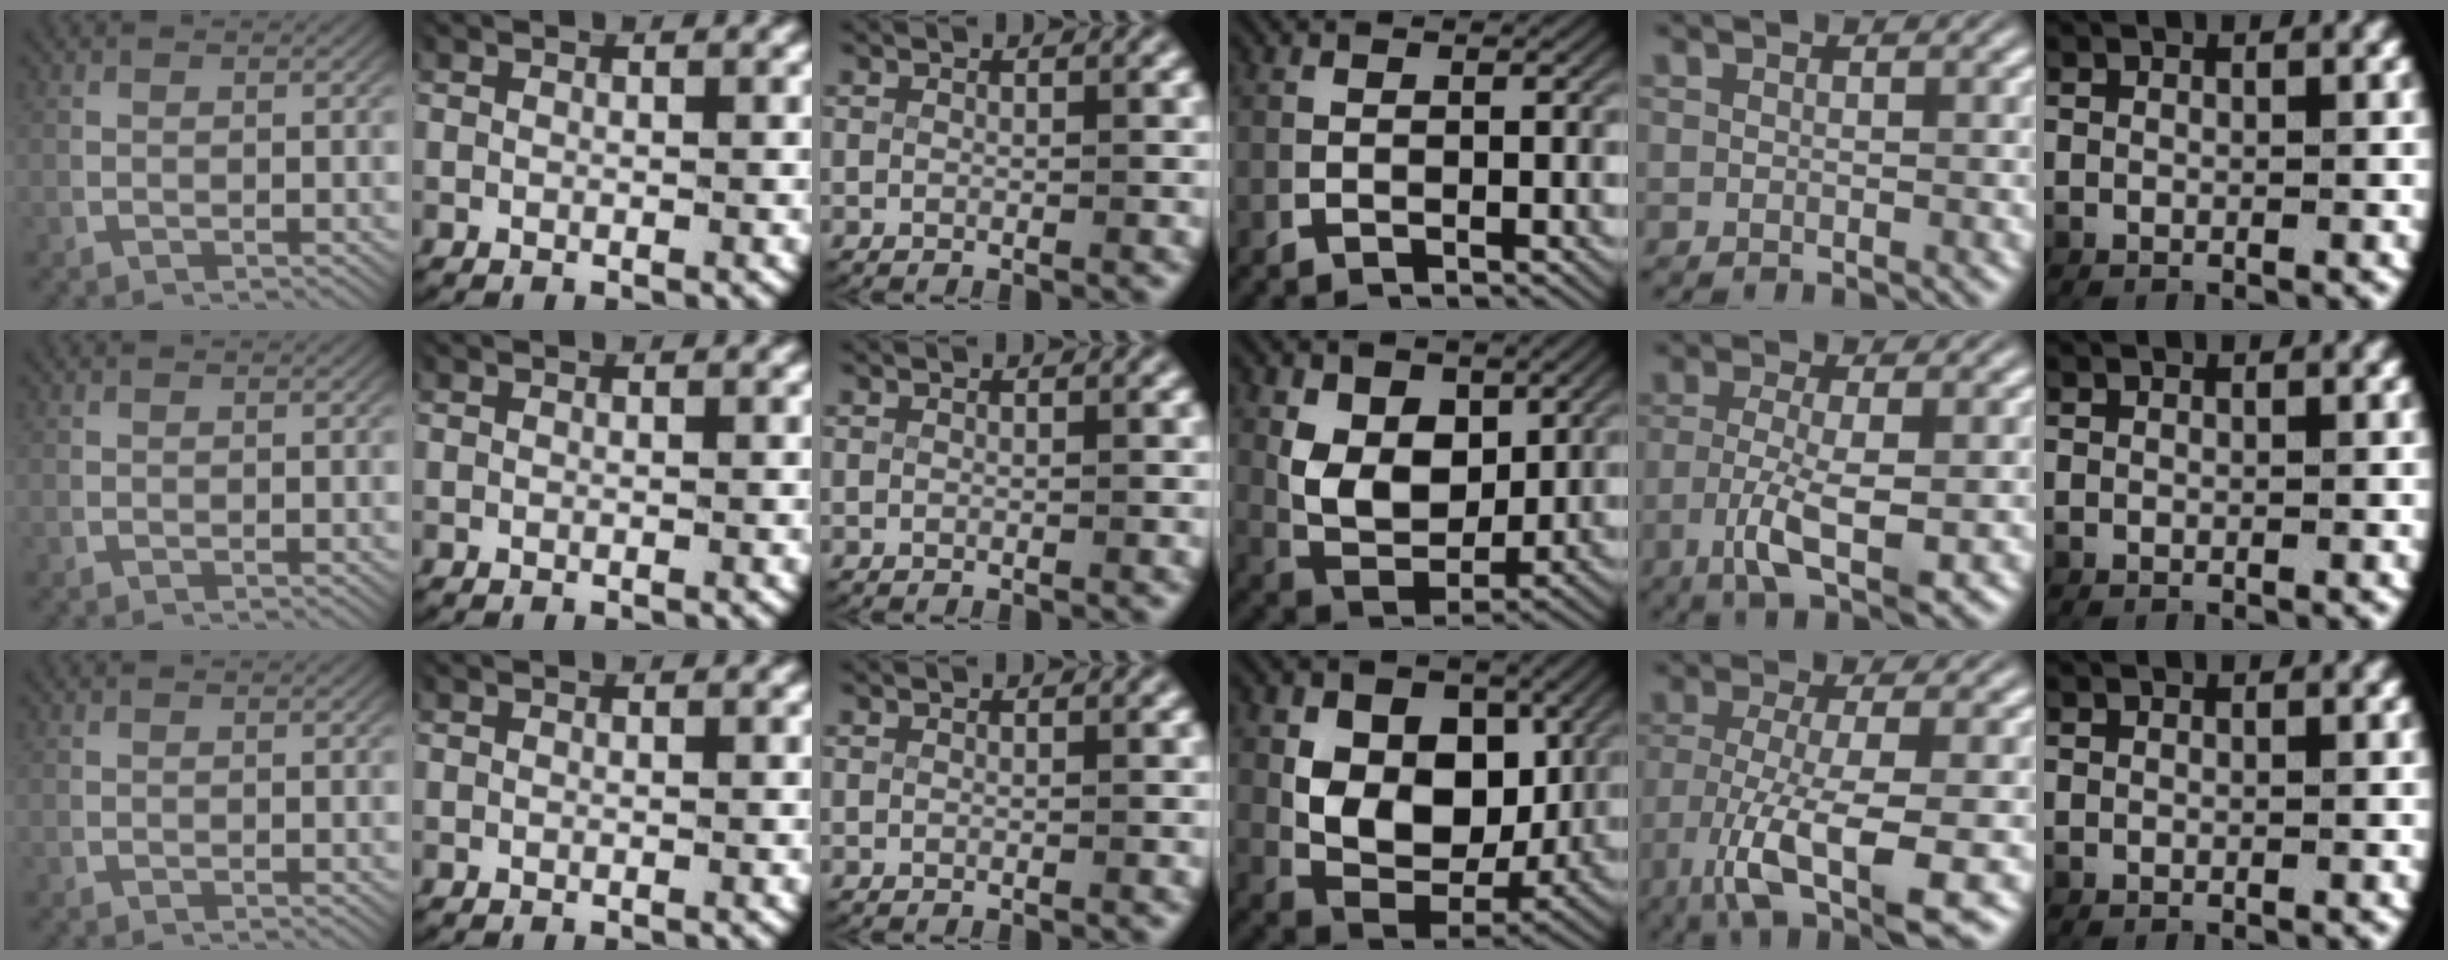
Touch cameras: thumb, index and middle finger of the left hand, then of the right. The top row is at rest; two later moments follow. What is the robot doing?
{"motion": "lift_and_place", "object": "key"}